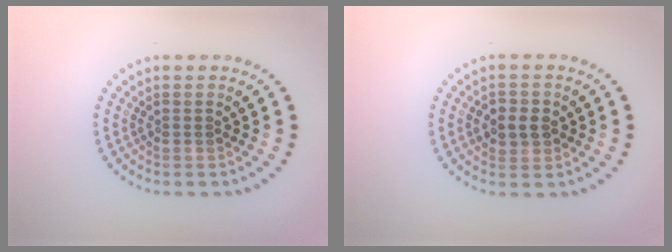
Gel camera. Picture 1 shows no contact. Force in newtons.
{"total": 2.4, "press": 2.4, "slide": 0.5}